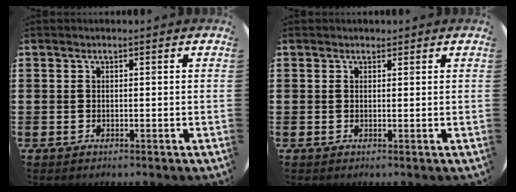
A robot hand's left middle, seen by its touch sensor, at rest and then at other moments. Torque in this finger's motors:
{"motor_torque": [0.04, -0.03, -0.02, 0.00]}